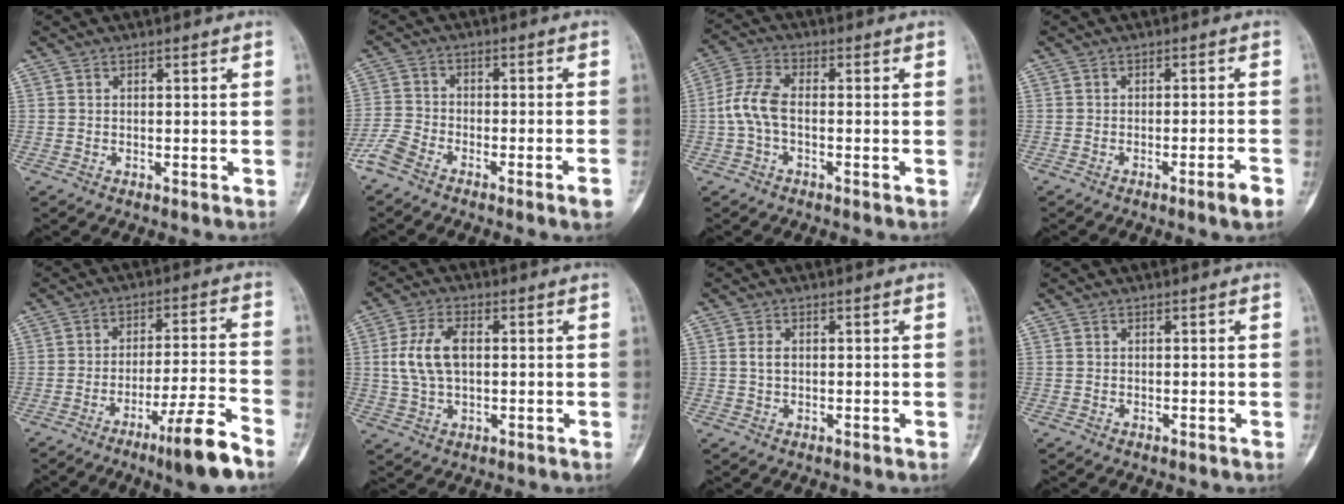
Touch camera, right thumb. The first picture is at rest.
{"total": 7.3, "force": [-5.1, 1.5, 5.0], "torque": [-0.091, 0.016, -0.105]}
{"total": 6.5, "force": [-1.0, 3.3, 5.5], "torque": [-0.128, 0.019, -0.028]}
{"total": 4.6, "force": [-3.0, -0.1, 3.6], "torque": [-0.057, 0.017, -0.047]}
{"total": 11.2, "force": [-7.5, 0.3, 8.4], "torque": [-0.140, 0.040, -0.125]}
{"total": 8.5, "force": [1.0, 4.7, 7.0], "torque": [-0.148, 0.009, 0.021]}
{"total": 1.7, "force": [0.3, 1.1, 1.3], "torque": [-0.022, 0.002, 0.005]}
{"total": 0.0}